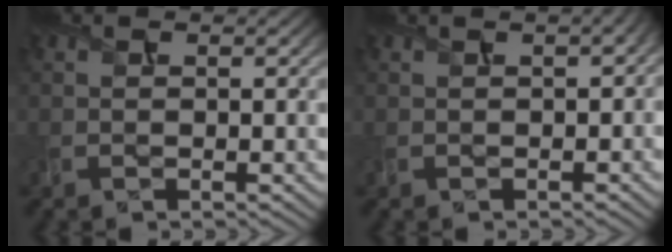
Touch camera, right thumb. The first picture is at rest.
{"total": 2.3, "force": [0.4, 0.9, 2.1], "torque": [-0.035, 0.005, 0.005]}